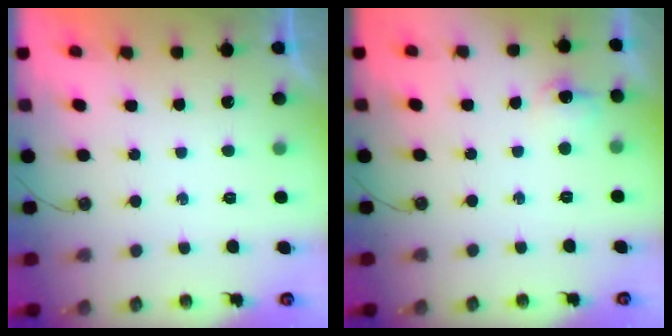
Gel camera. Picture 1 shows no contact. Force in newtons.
{"total": 7.2, "press": 7.1, "slide": 1.0}